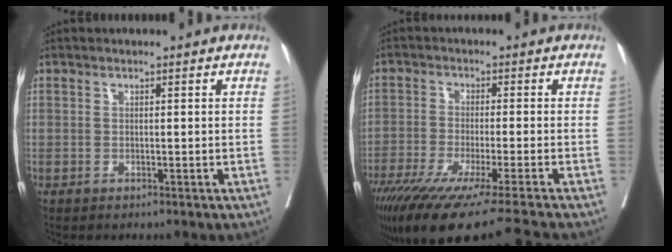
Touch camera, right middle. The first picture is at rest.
{"total": 17.9, "force": [-14.5, -1.7, 10.4], "torque": [-0.147, -0.070, -0.235]}